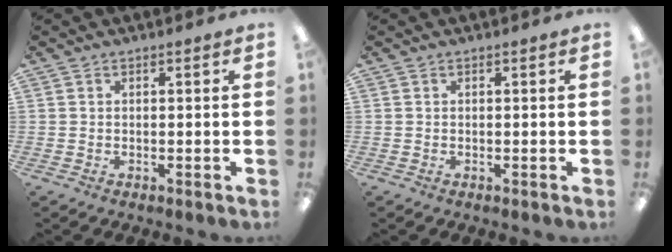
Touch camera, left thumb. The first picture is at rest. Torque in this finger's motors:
{"motor_torque": [0.00, 0.00, 0.02, -0.02, 0.00]}